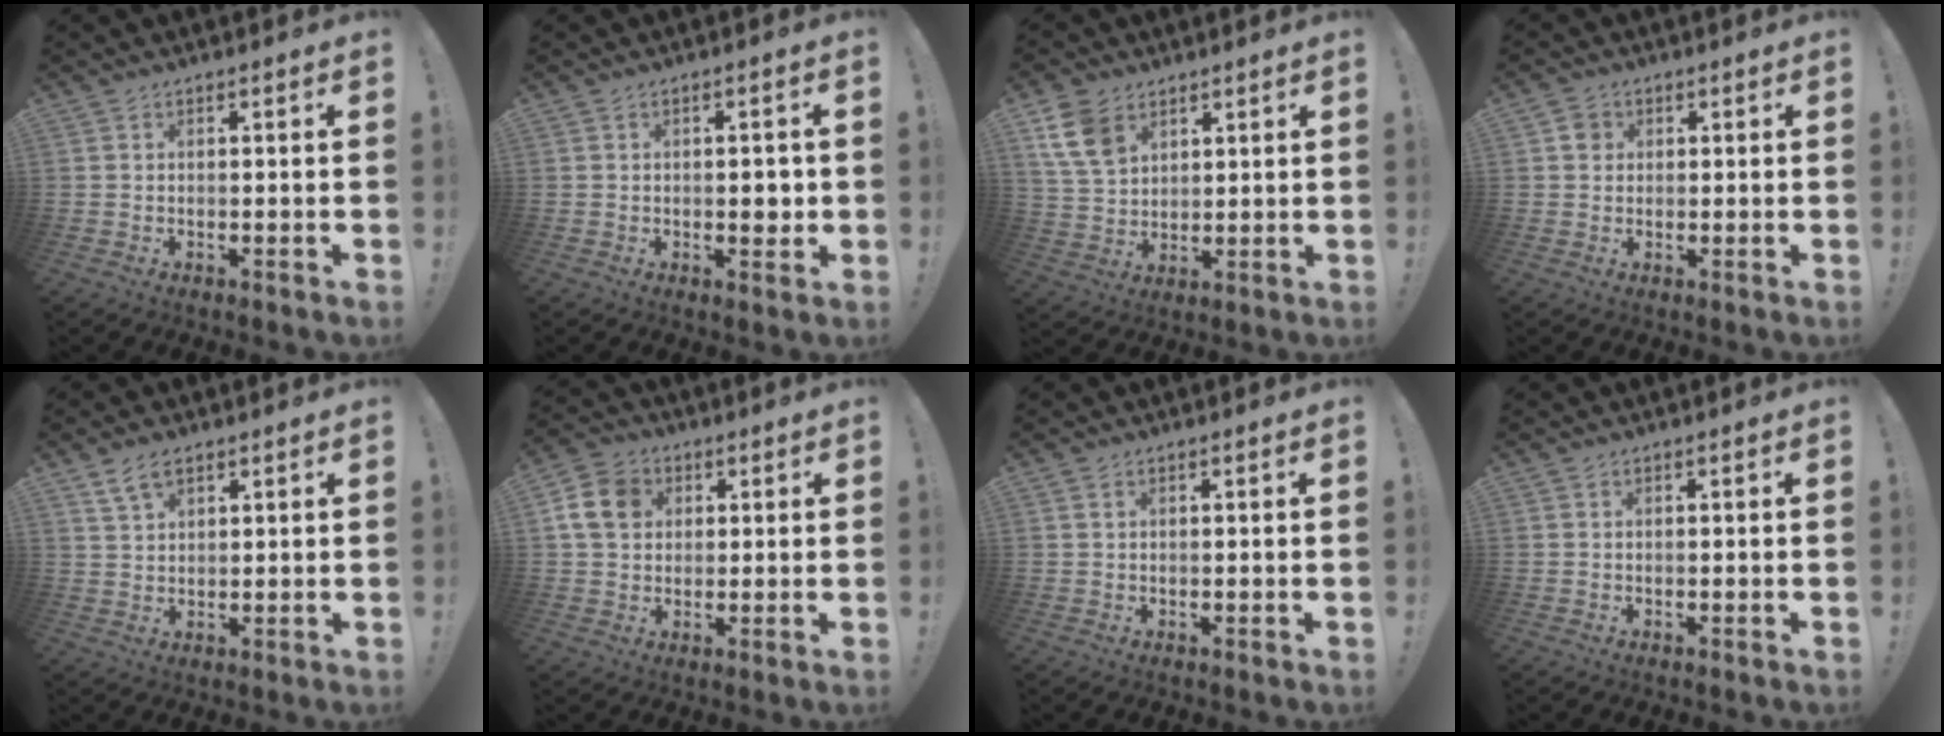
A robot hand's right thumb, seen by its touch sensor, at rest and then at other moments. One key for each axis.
{"total": 3.4, "fx": -0.2, "fy": 1.9, "fz": 2.8, "tx": -0.028, "ty": -0.002, "tz": -0.008}
{"total": 11.1, "fx": 6.0, "fy": 7.4, "fz": 5.6, "tx": -0.107, "ty": -0.020, "tz": 0.121}
{"total": 3.4, "fx": 0.8, "fy": 3.1, "fz": 1.1, "tx": -0.004, "ty": 0.003, "tz": 0.013}
{"total": 5.3, "fx": 3.4, "fy": 2.8, "fz": 2.9, "tx": -0.048, "ty": -0.012, "tz": 0.065}
{"total": 10.8, "fx": 3.1, "fy": 8.8, "fz": 5.4, "tx": -0.094, "ty": 0.002, "tz": 0.066}
{"total": 0.7, "fx": 0.5, "fy": 0.3, "fz": 0.5, "tx": -0.009, "ty": 0.001, "tz": 0.009}
{"total": 0.0}